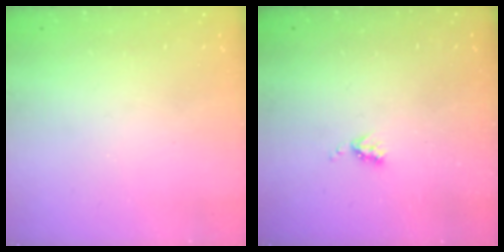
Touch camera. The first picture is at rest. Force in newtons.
{"total": 3.9, "press": 3.8, "slide": 0.6}